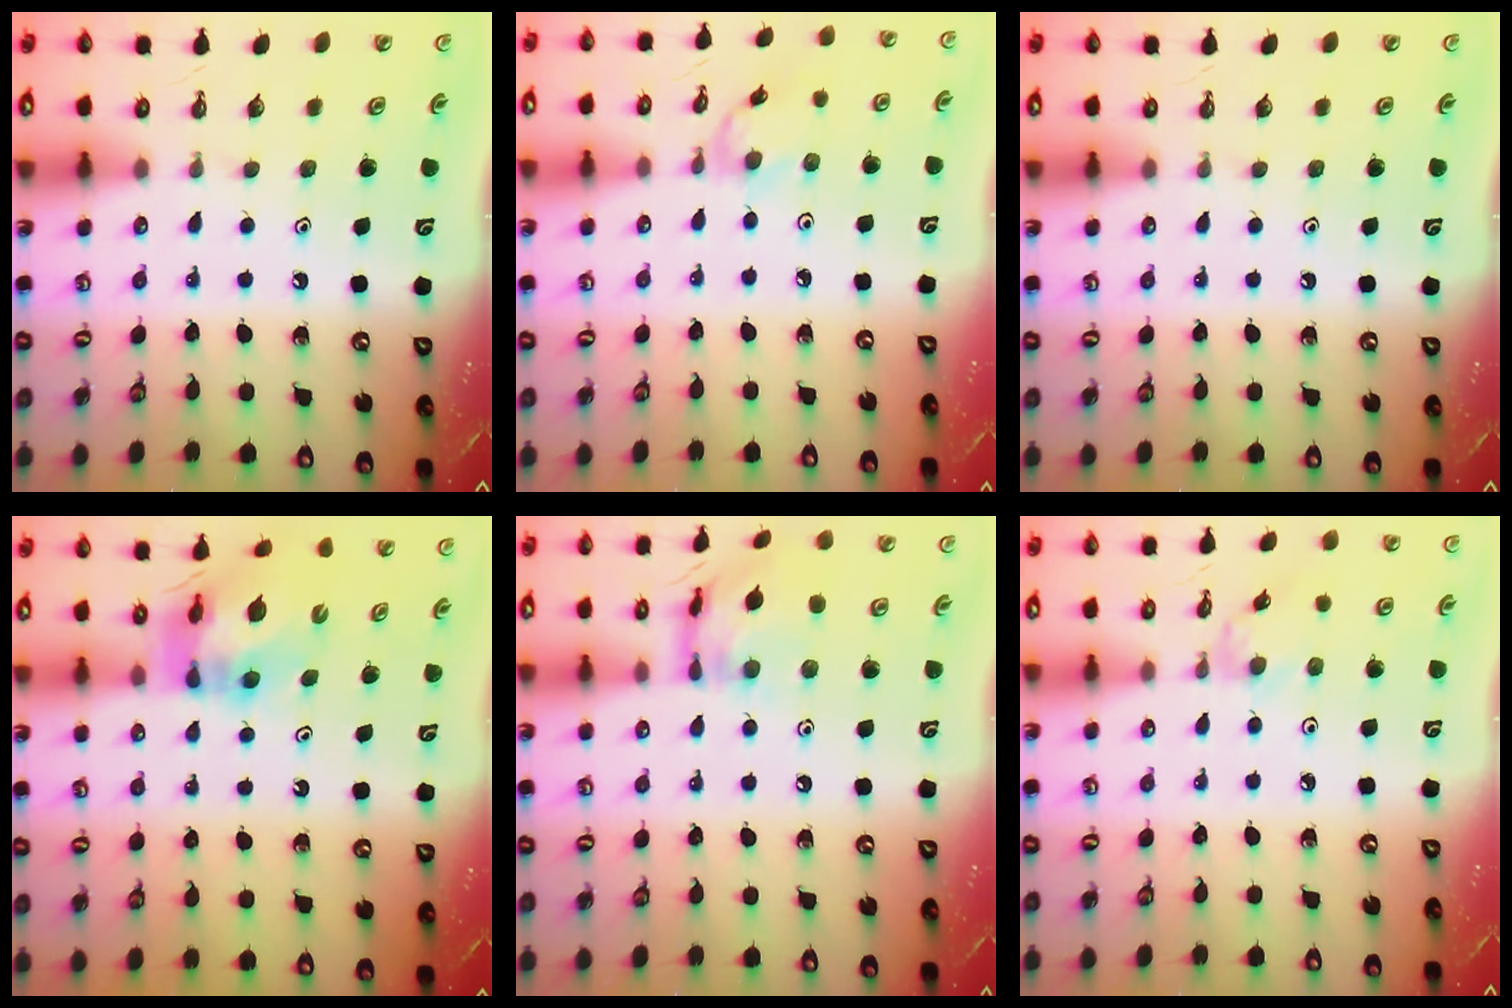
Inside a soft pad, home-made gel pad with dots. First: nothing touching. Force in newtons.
{"total": 4.2, "press": 4.2, "slide": 0.2}
{"total": 0.0}
{"total": 12.3, "press": 12.2, "slide": 1.4}
{"total": 12.8, "press": 12.7, "slide": 1.0}
{"total": 2.6, "press": 2.5, "slide": 0.5}